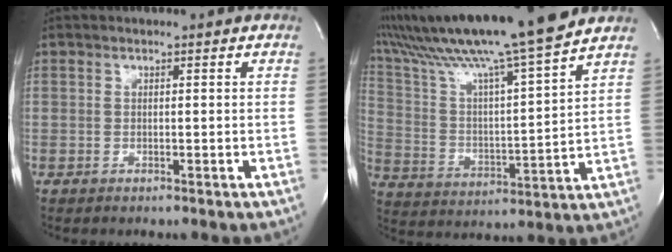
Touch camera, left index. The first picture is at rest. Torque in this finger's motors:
{"motor_torque": [1.09, -1.05, 1.05, 0.21]}